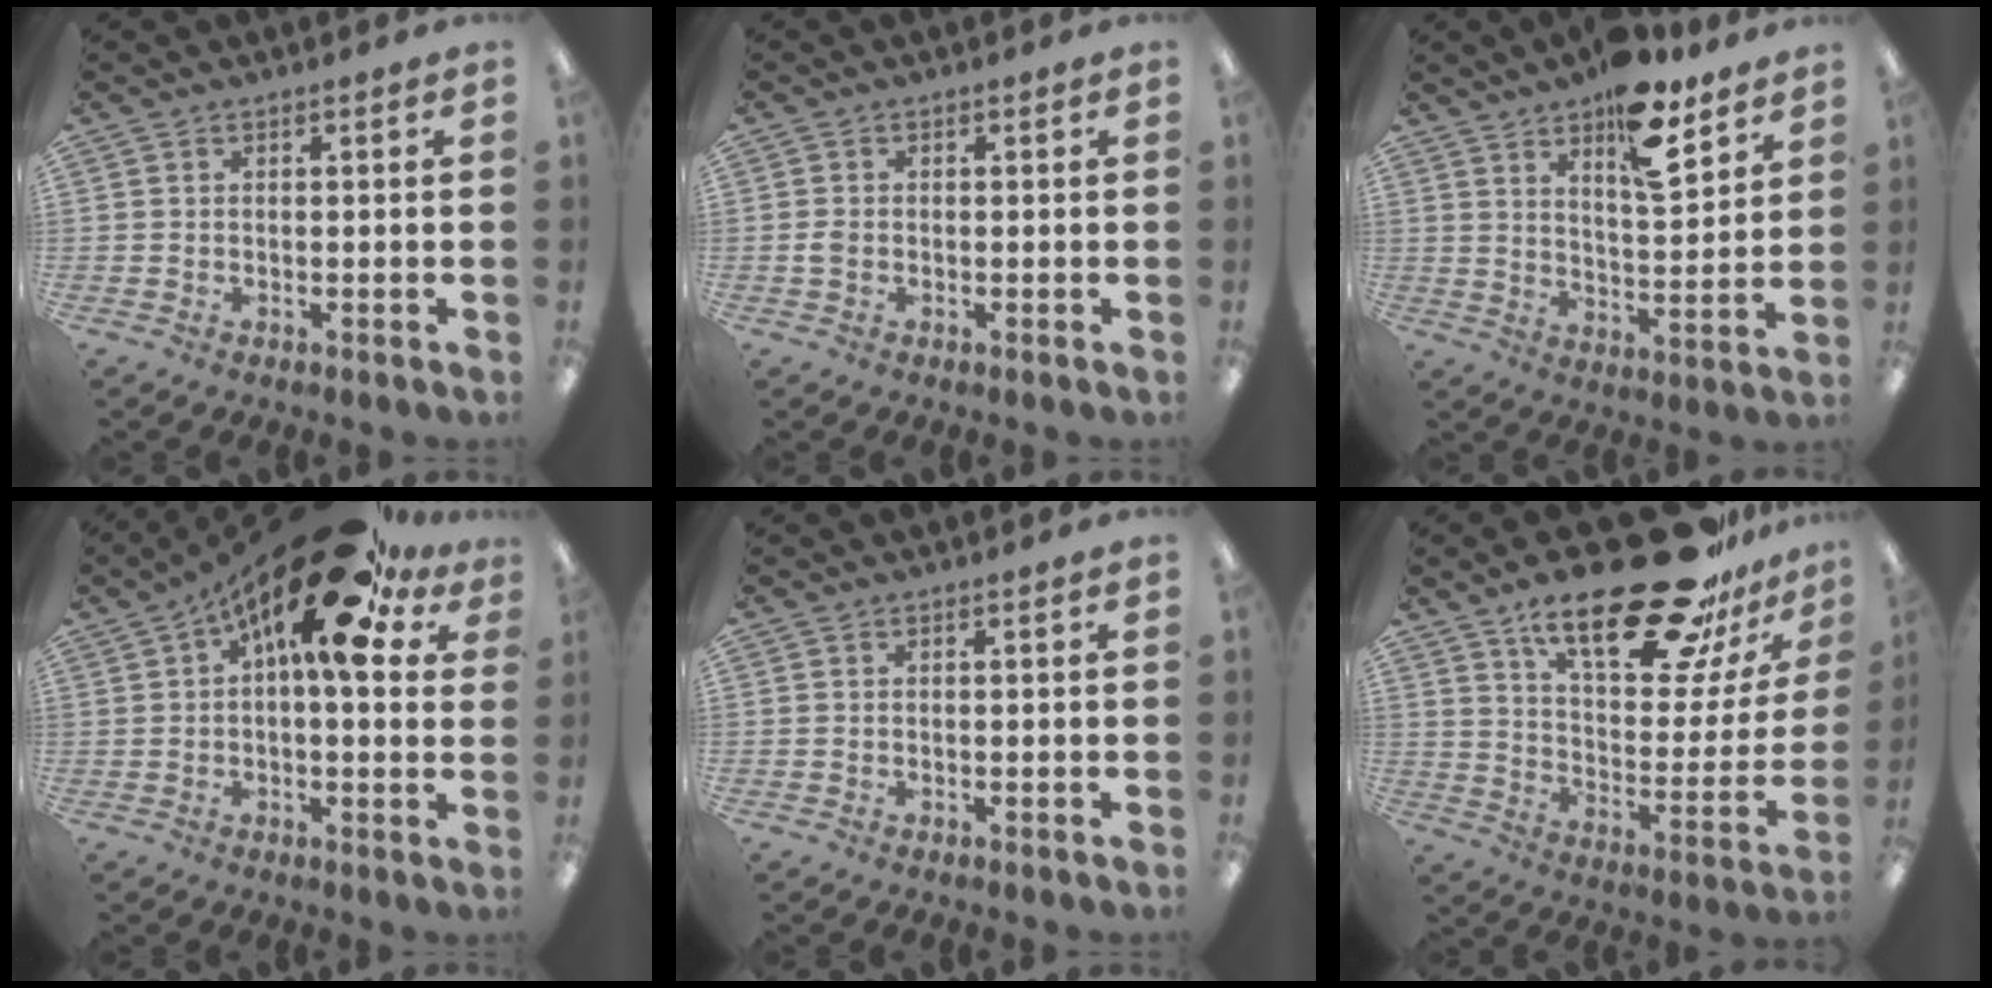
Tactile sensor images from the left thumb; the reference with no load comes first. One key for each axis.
{"total": 1.6, "fx": -0.2, "fy": 1.1, "fz": 1.0, "tx": -0.019, "ty": 0.004, "tz": -0.006}
{"total": 13.7, "fx": 9.7, "fy": 5.0, "fz": 8.3, "tx": -0.113, "ty": -0.057, "tz": 0.163}
{"total": 20.1, "fx": 10.0, "fy": 7.0, "fz": 16.0, "tx": -0.237, "ty": -0.050, "tz": 0.159}
{"total": 0.0}
{"total": 27.4, "fx": 19.6, "fy": 9.6, "fz": 16.6, "tx": -0.241, "ty": -0.122, "tz": 0.319}